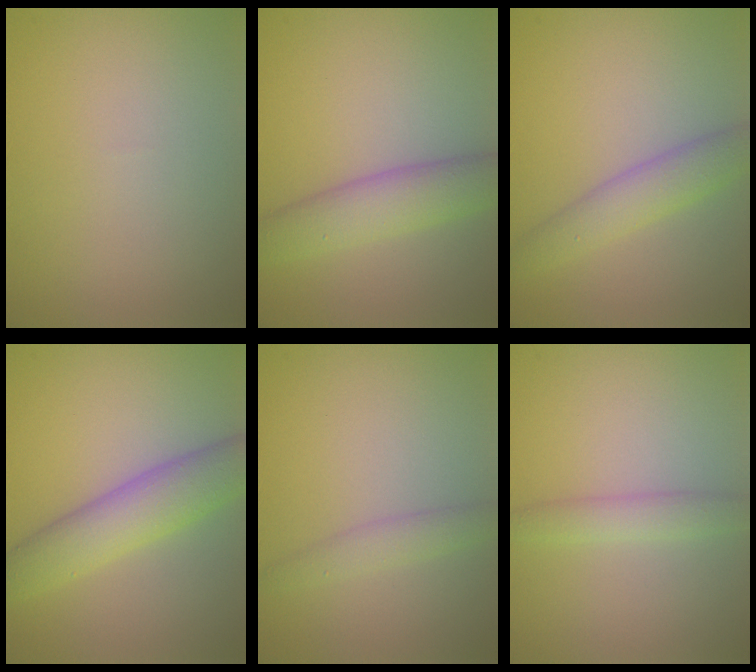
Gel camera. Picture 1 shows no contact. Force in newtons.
{"total": 4.1, "press": 4.0, "slide": 0.4}
{"total": 3.1, "press": 3.1, "slide": 0.1}
{"total": 5.1, "press": 5.1, "slide": 0.1}
{"total": 1.8, "press": 1.8, "slide": 0.0}
{"total": 1.8, "press": 1.8, "slide": 0.1}